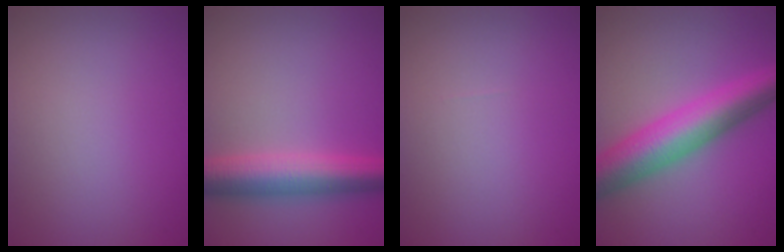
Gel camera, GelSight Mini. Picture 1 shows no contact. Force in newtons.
{"total": 6.1, "press": 6.1, "slide": 0.1}
{"total": 0.0}
{"total": 7.9, "press": 7.9, "slide": 0.1}